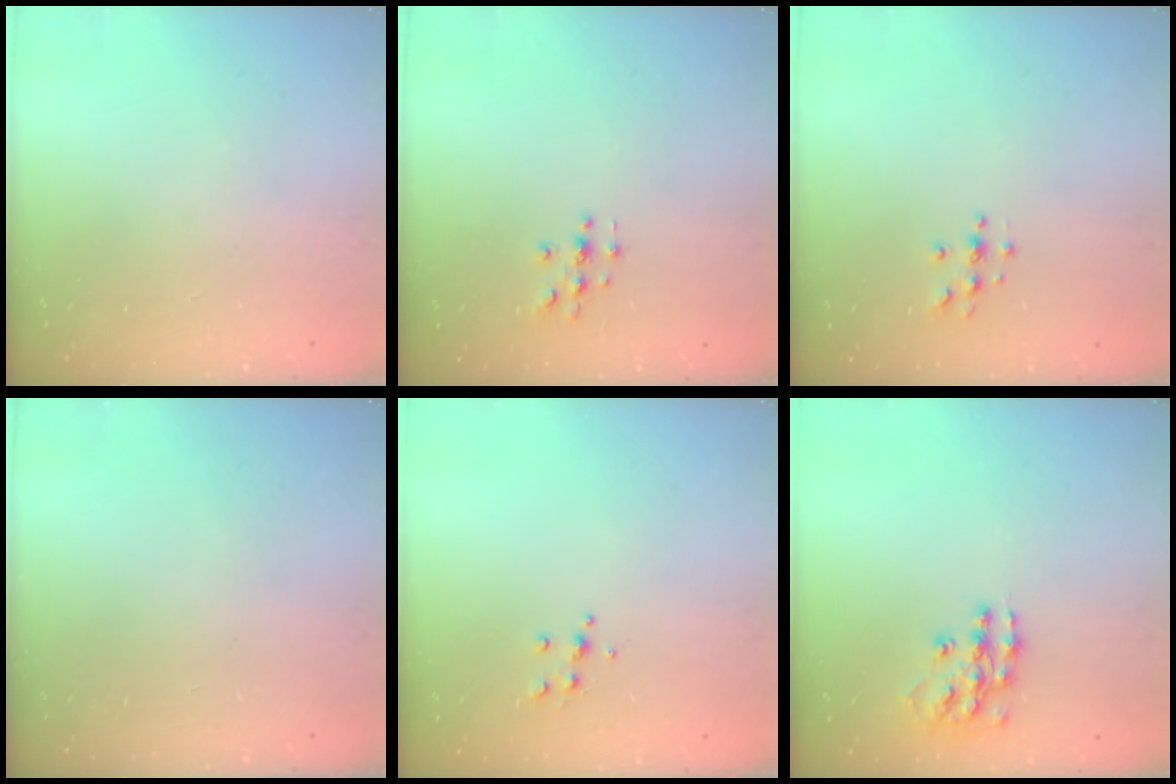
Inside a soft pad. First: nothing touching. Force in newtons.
{"total": 2.7, "press": 2.7, "slide": 0.3}
{"total": 4.0, "press": 3.9, "slide": 0.4}
{"total": 0.0}
{"total": 5.2, "press": 5.0, "slide": 1.1}
{"total": 11.7, "press": 11.6, "slide": 0.8}